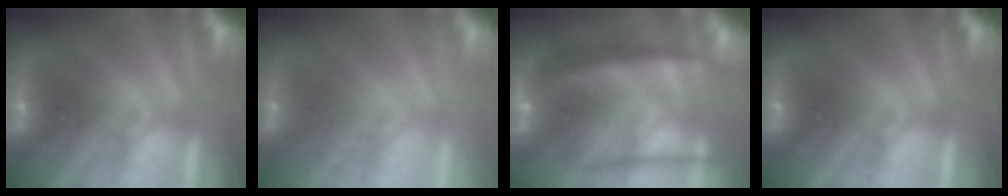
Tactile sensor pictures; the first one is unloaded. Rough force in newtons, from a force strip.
{"total": 2.2}
{"total": 5.6}
{"total": 0.0}